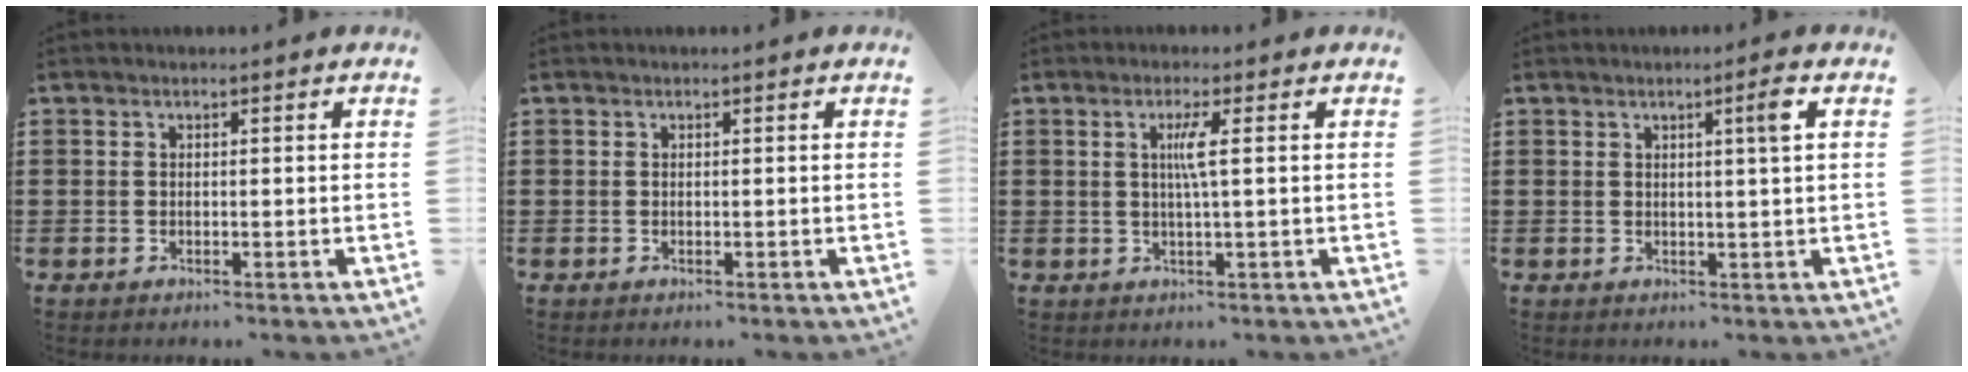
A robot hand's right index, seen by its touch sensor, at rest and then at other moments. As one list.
[{"total": 0.0}, {"total": 3.0, "force": [0.4, -0.3, 2.9], "torque": [-0.058, -0.004, 0.002]}, {"total": 2.8, "force": [1.0, -0.4, 2.6], "torque": [-0.033, -0.011, 0.009]}]